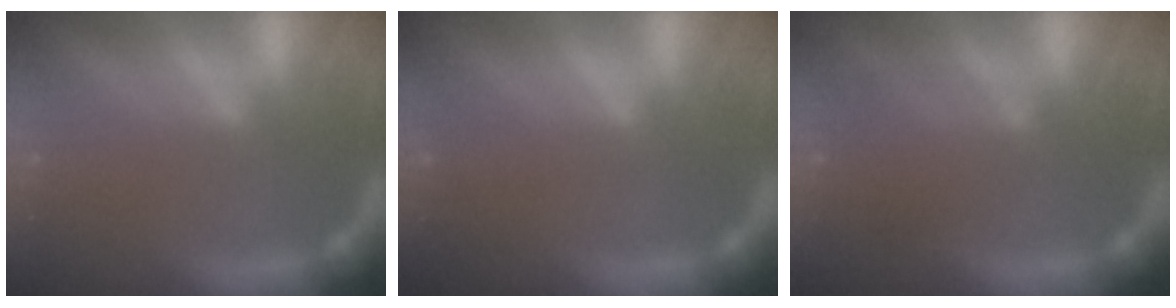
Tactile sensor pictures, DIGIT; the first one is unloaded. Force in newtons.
{"total": 0.0}
{"total": 3.0}